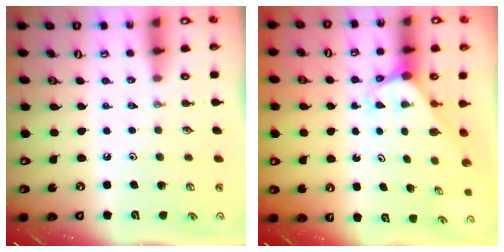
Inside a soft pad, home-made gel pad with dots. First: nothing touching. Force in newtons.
{"total": 2.0, "press": 2.0, "slide": 0.1}